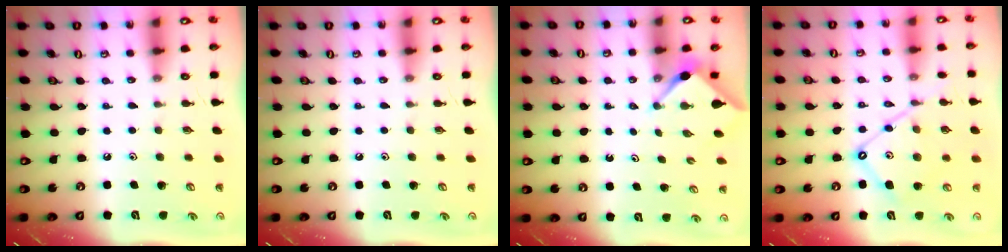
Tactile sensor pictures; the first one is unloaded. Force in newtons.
{"total": 0.0}
{"total": 3.0, "press": 2.9, "slide": 0.4}
{"total": 12.5, "press": 12.5, "slide": 1.1}